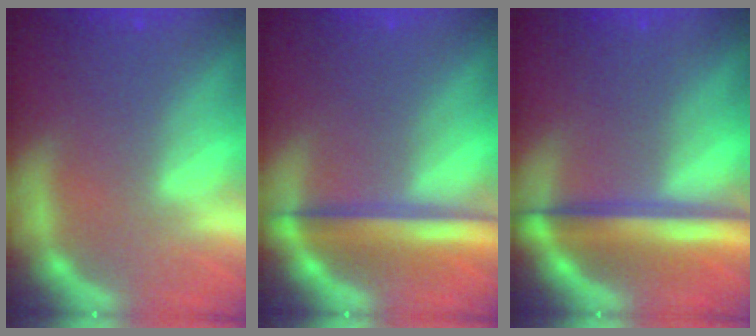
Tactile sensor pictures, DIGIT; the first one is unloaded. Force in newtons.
{"total": 5.5}
{"total": 6.5}